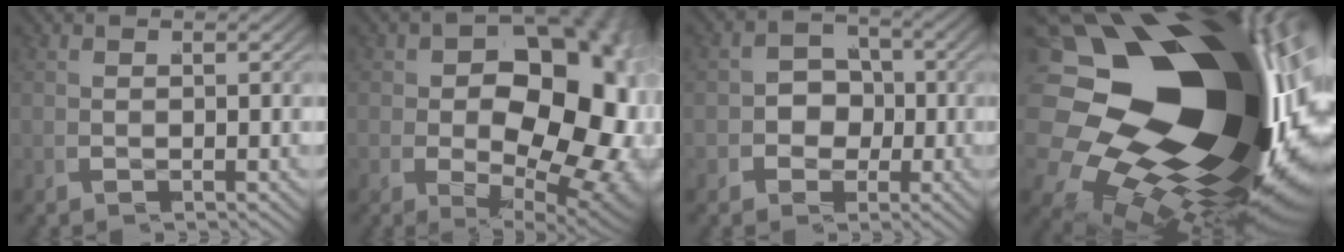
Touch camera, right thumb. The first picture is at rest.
{"total": 18.3, "force": [-0.5, 11.7, 14.1], "torque": [-0.199, -0.058, 0.023]}
{"total": 5.1, "force": [-0.7, 4.6, 2.2], "torque": [-0.046, -0.016, -0.010]}
{"total": 39.1, "force": [0.0, 23.0, 31.7], "torque": [-0.462, -0.043, 0.015]}